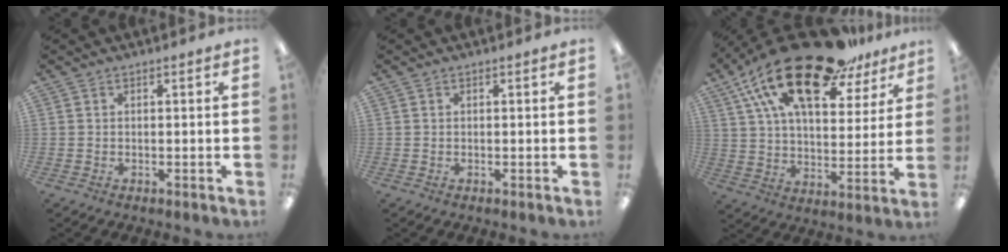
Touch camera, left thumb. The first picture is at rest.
{"total": 0.0}
{"total": 24.6, "force": [16.6, 9.6, 15.3], "torque": [-0.276, -0.096, 0.284]}